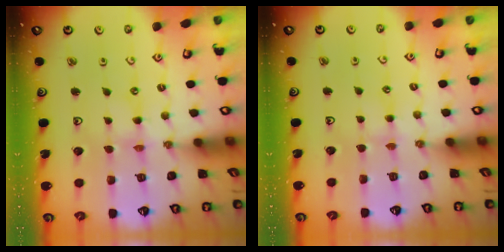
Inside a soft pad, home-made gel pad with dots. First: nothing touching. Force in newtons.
{"total": 2.2, "press": 2.2, "slide": 0.4}